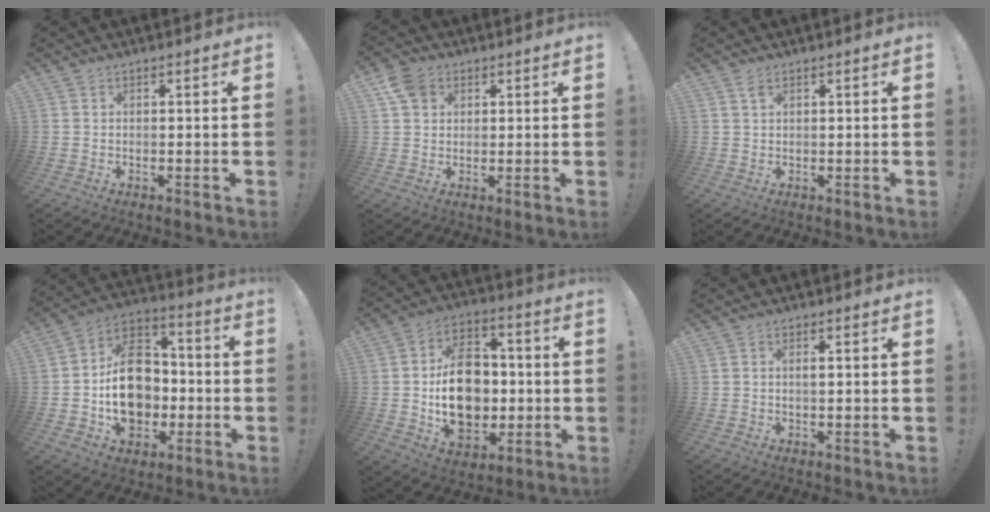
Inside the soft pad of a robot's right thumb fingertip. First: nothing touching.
{"total": 6.3, "force": [3.0, 4.8, 2.7], "torque": [-0.043, -0.006, 0.059]}
{"total": 2.0, "force": [1.2, 0.8, 1.4], "torque": [-0.026, -0.003, 0.022]}
{"total": 17.9, "force": [-2.3, 13.6, 11.3], "torque": [-0.174, 0.022, -0.032]}
{"total": 18.5, "force": [-0.9, 14.0, 12.1], "torque": [-0.191, 0.004, -0.007]}
{"total": 1.1, "force": [0.2, 0.1, 1.1], "torque": [-0.021, 0.000, 0.002]}